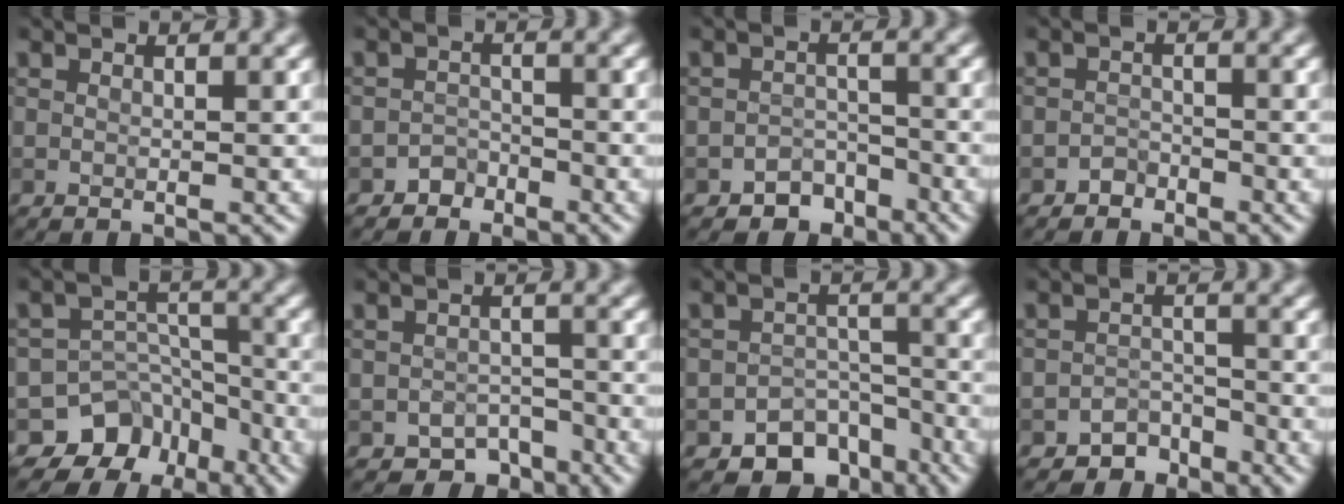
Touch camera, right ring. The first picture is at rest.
{"total": 1.5, "force": [-1.2, 0.9, -0.1], "torque": [0.010, 0.009, -0.022]}
{"total": 2.7, "force": [-2.1, 1.7, 0.5], "torque": [0.006, 0.004, -0.035]}
{"total": 1.2, "force": [-1.0, 0.6, 0.0], "torque": [0.006, 0.007, -0.018]}
{"total": 7.5, "force": [-5.1, 5.4, 1.3], "torque": [0.003, 0.002, -0.080]}
{"total": 3.3, "force": [-2.4, 1.9, 1.0], "torque": [-0.005, -0.004, -0.037]}
{"total": 6.6, "force": [-4.8, 4.1, 1.8], "torque": [-0.001, -0.007, -0.065]}
{"total": 2.4, "force": [-2.1, 1.2, 0.1], "torque": [0.015, 0.008, -0.037]}